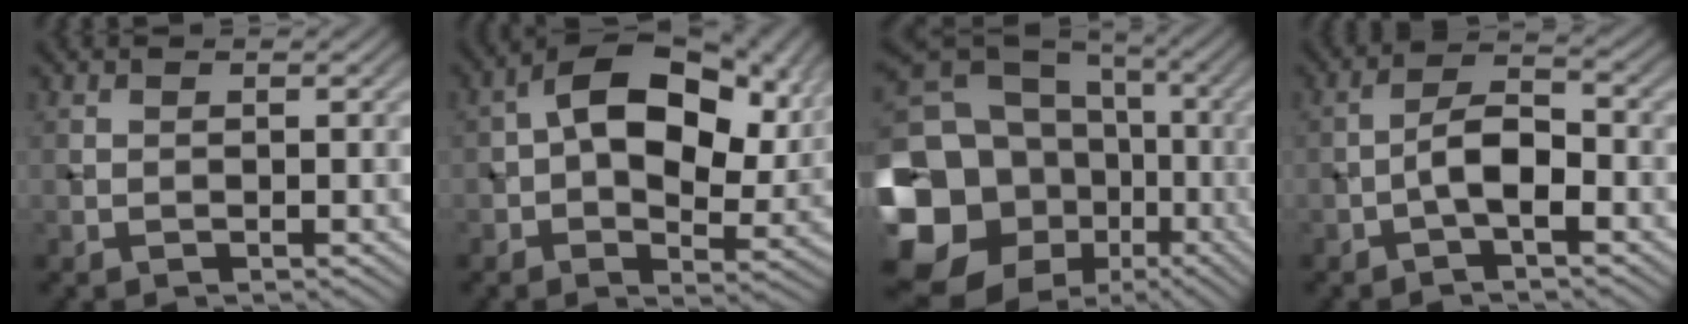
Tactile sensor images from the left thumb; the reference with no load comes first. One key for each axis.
{"total": 14.1, "fx": 3.2, "fy": 8.4, "fz": 10.9, "tx": -0.173, "ty": 0.006, "tz": 0.051}
{"total": 21.9, "fx": -3.9, "fy": 18.8, "fz": 10.6, "tx": -0.253, "ty": -0.030, "tz": -0.072}
{"total": 4.3, "fx": -1.7, "fy": 1.5, "fz": 3.7, "tx": -0.068, "ty": 0.015, "tz": -0.040}